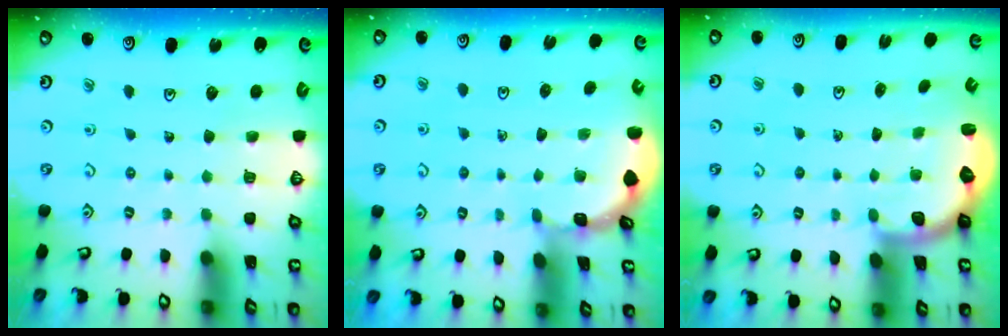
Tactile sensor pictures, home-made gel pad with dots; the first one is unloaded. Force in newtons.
{"total": 1.1, "press": 1.1, "slide": 0.2}
{"total": 2.6, "press": 2.2, "slide": 1.3}